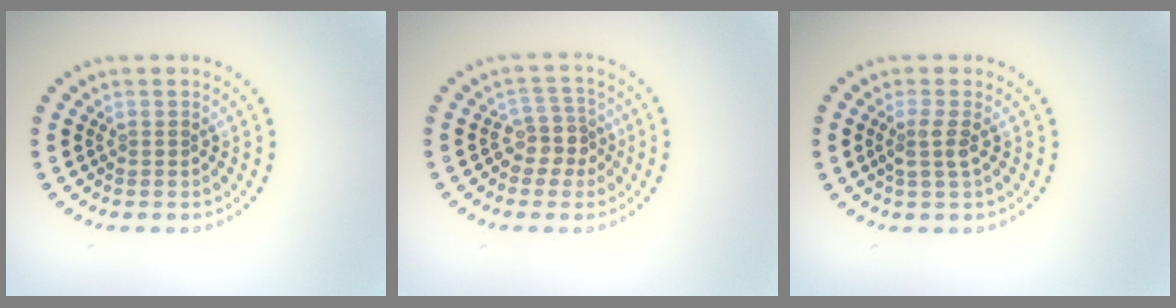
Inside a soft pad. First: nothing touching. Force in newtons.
{"total": 2.6, "press": 2.2, "slide": 1.5}
{"total": 1.8, "press": 1.4, "slide": 1.0}